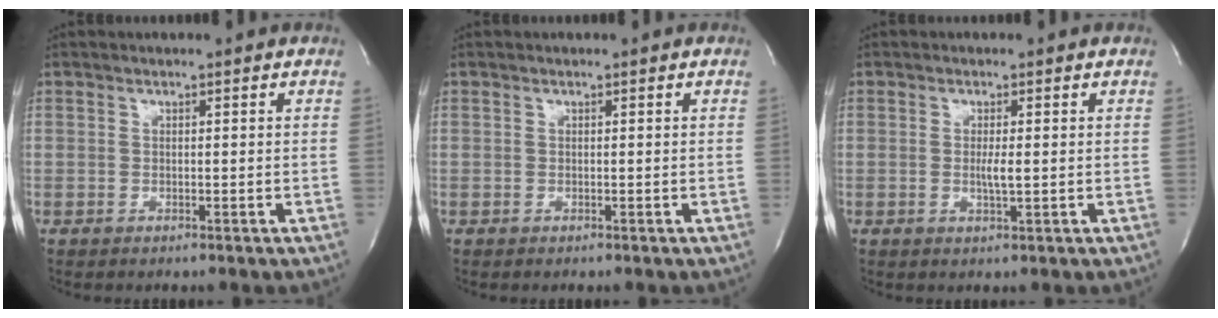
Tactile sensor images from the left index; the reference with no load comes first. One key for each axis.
{"total": 0.0}
{"total": 2.1, "fx": -0.1, "fy": 0.1, "fz": 2.1, "tx": -0.043, "ty": -0.004, "tz": -0.001}